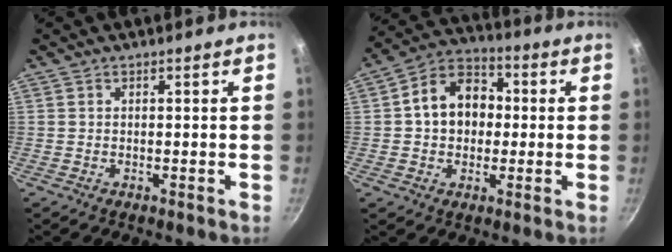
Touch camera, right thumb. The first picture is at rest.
{"total": 12.2, "force": [0.7, 9.5, 7.6], "torque": [-0.087, 0.028, -0.007]}